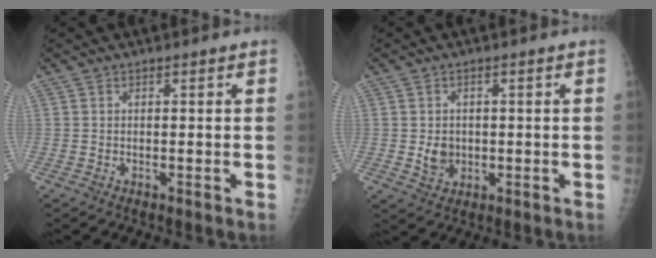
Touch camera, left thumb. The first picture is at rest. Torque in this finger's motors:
{"motor_torque": [-0.06, 0.05, 0.07, 0.03, 0.02]}